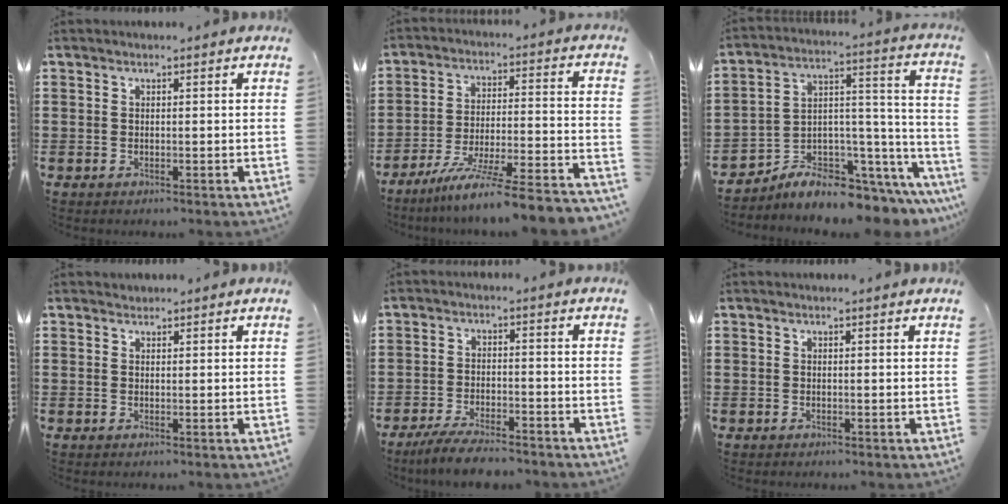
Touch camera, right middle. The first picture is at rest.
{"total": 9.2, "force": [-7.8, -0.9, 4.7], "torque": [-0.076, -0.009, -0.154]}
{"total": 7.1, "force": [-6.5, 1.6, 2.1], "torque": [-0.038, 0.000, -0.125]}
{"total": 0.8, "force": [0.7, 0.3, -0.2], "torque": [0.002, 0.000, 0.014]}
{"total": 4.8, "force": [-4.4, 0.4, 1.9], "torque": [-0.045, -0.005, -0.088]}
{"total": 0.0}